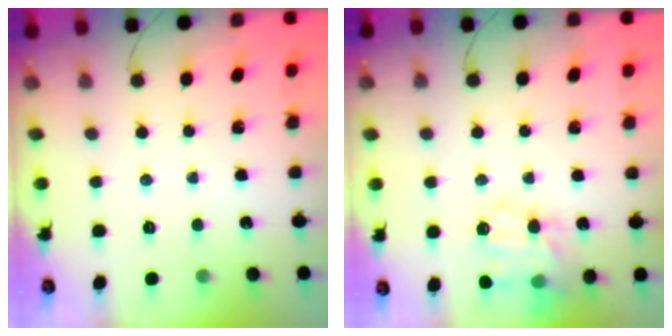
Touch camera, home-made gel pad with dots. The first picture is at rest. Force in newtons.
{"total": 17.5, "press": 17.3, "slide": 2.7}